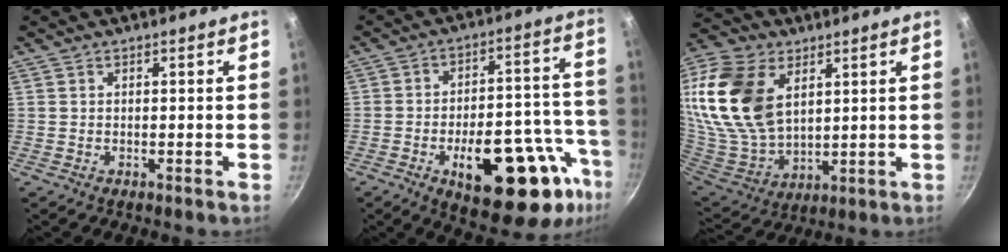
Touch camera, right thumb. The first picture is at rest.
{"total": 23.7, "force": [-10.2, 10.7, 18.5], "torque": [-0.196, 0.044, -0.130]}
{"total": 22.5, "force": [7.4, 14.1, 15.8], "torque": [-0.309, -0.028, 0.149]}